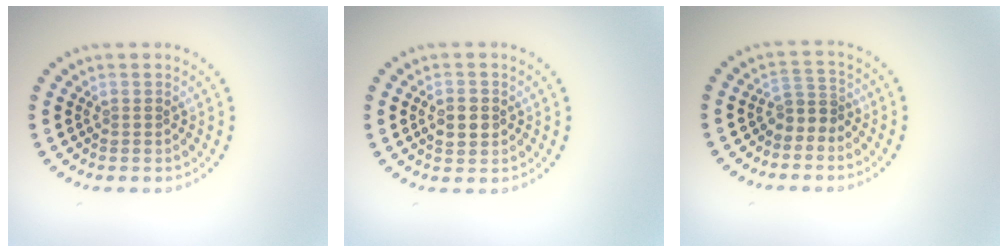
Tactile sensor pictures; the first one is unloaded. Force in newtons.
{"total": 2.1, "press": 2.1, "slide": 0.3}
{"total": 2.0, "press": 1.3, "slide": 1.5}